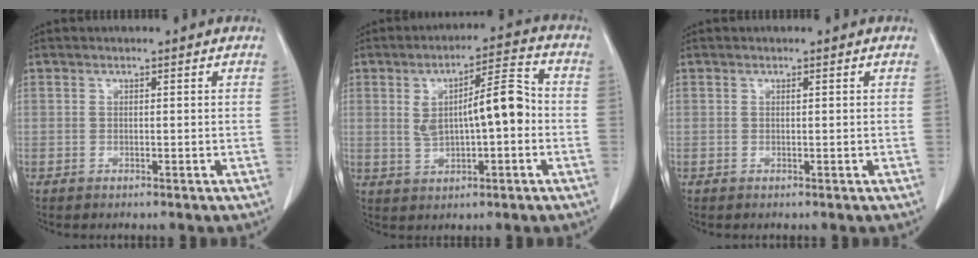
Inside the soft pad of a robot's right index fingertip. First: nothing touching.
{"total": 9.7, "force": [0.2, 2.6, 9.3], "torque": [-0.156, 0.026, 0.007]}
{"total": 0.0}